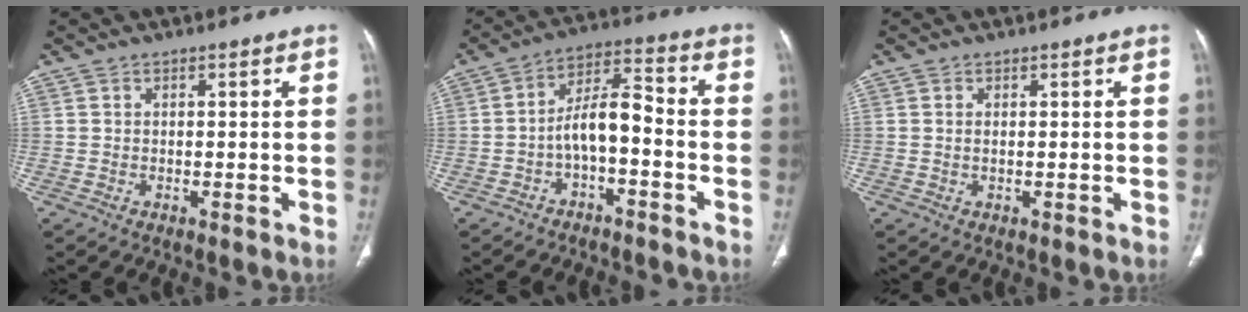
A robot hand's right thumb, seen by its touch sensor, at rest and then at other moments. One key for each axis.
{"total": 7.9, "fx": -2.7, "fy": 3.3, "fz": 6.7, "tx": -0.116, "ty": 0.051, "tz": -0.052}
{"total": 0.6, "fx": 0.2, "fy": 0.2, "fz": 0.5, "tx": -0.018, "ty": 0.000, "tz": 0.005}